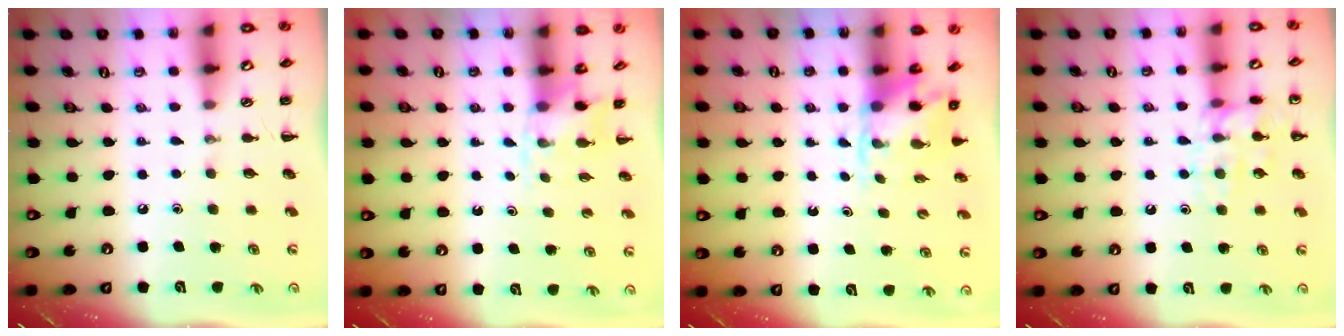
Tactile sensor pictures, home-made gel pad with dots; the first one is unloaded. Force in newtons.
{"total": 2.9, "press": 2.7, "slide": 1.2}
{"total": 4.8, "press": 4.7, "slide": 0.4}
{"total": 11.2, "press": 11.2, "slide": 0.6}